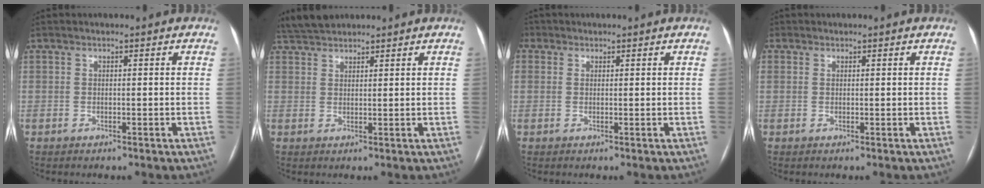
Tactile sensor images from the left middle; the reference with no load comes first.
{"total": 4.5, "force": [4.1, 1.1, 1.3], "torque": [-0.032, 0.026, 0.080]}
{"total": 3.1, "force": [1.3, 2.6, 1.1], "torque": [-0.034, 0.014, 0.027]}
{"total": 0.9, "force": [0.5, 0.8, 0.2], "torque": [0.001, 0.000, 0.006]}